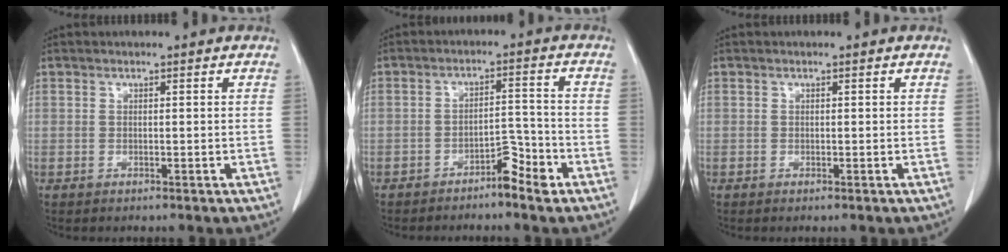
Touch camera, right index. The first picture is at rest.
{"total": 4.3, "force": [-3.3, 0.9, 2.6], "torque": [-0.034, 0.007, -0.056]}
{"total": 0.0}